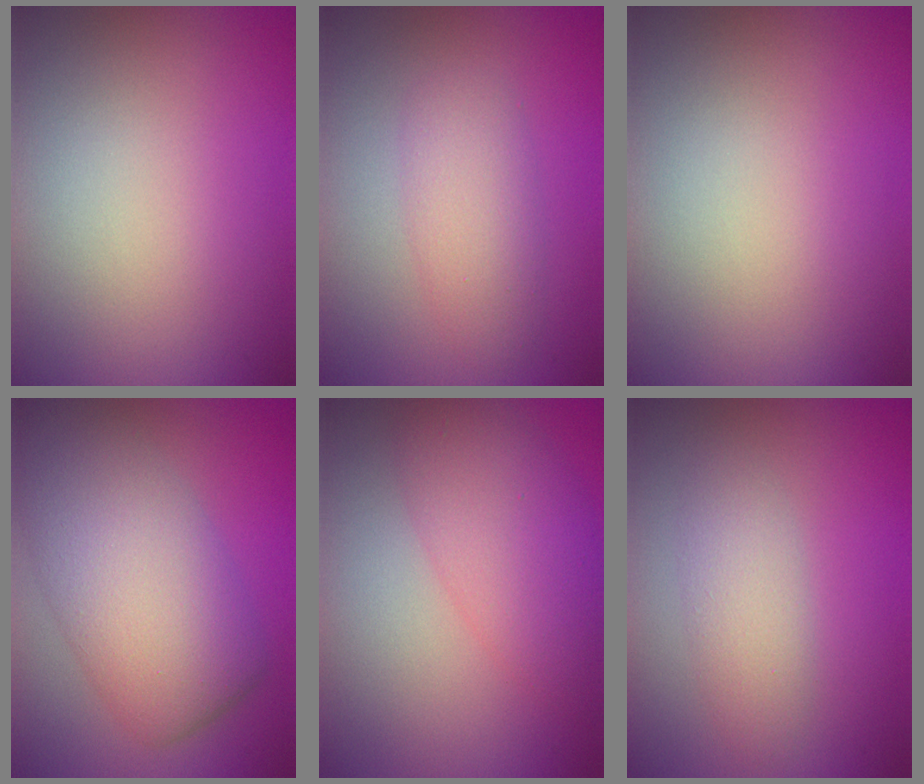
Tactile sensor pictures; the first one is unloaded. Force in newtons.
{"total": 2.4, "press": 2.3, "slide": 0.1}
{"total": 0.0}
{"total": 8.8, "press": 8.8, "slide": 0.4}
{"total": 5.5, "press": 5.5, "slide": 0.2}
{"total": 2.6, "press": 2.6, "slide": 0.1}